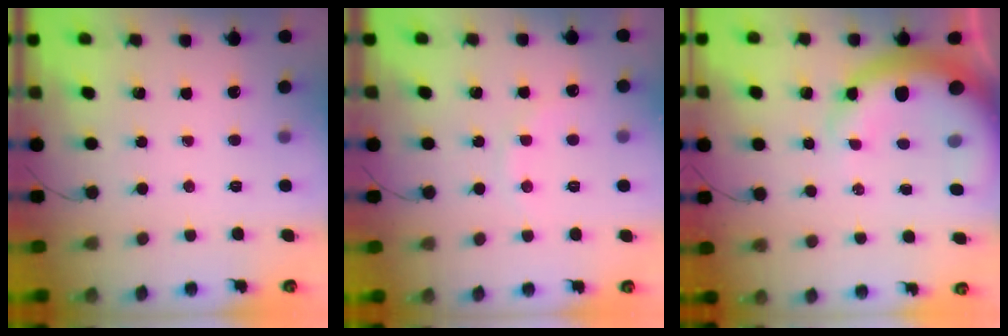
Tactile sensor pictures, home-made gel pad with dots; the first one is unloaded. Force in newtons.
{"total": 7.6, "press": 7.4, "slide": 1.7}
{"total": 14.7, "press": 14.3, "slide": 3.4}